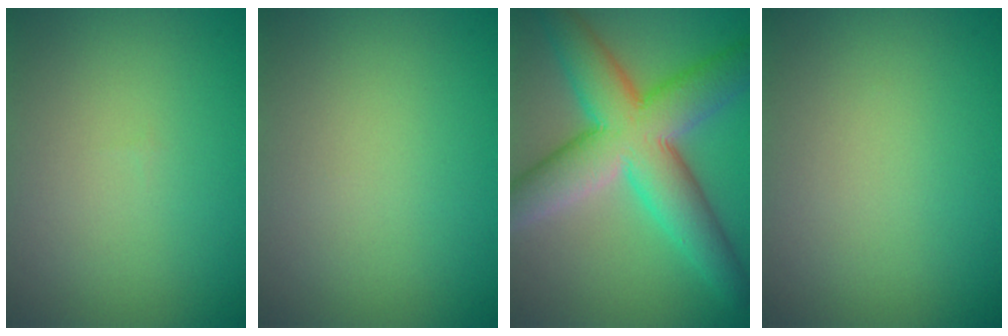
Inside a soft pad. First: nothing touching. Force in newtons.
{"total": 0.0}
{"total": 11.1, "press": 11.1, "slide": 0.5}
{"total": 0.0}